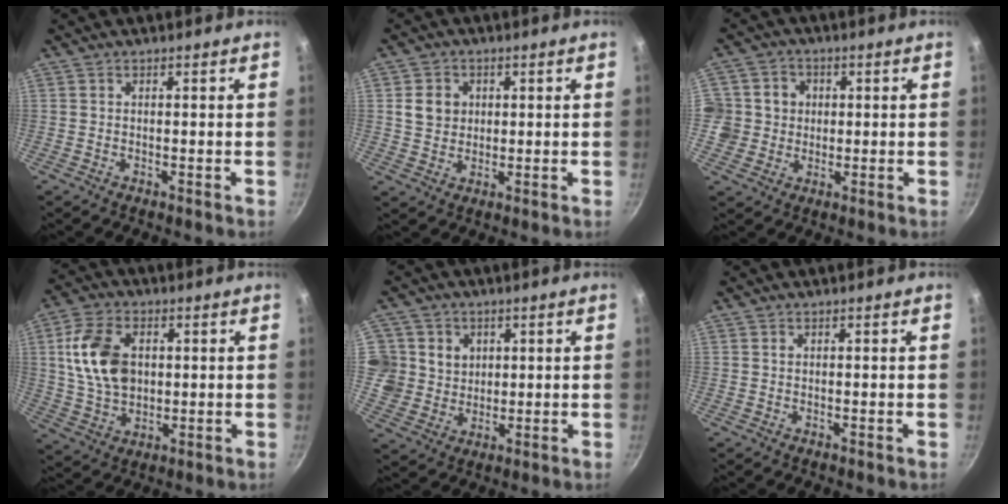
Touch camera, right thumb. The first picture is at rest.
{"total": 5.3, "force": [1.1, 4.6, 2.3], "torque": [-0.019, 0.003, 0.019]}
{"total": 7.8, "force": [0.6, 7.5, 1.9], "torque": [0.006, 0.009, 0.004]}
{"total": 13.4, "force": [2.3, 9.1, 9.5], "torque": [-0.162, 0.000, 0.045]}
{"total": 9.6, "force": [2.5, 8.9, 2.5], "torque": [-0.014, -0.008, 0.047]}
{"total": 0.6, "force": [0.2, 0.4, 0.3], "torque": [-0.005, 0.001, 0.004]}